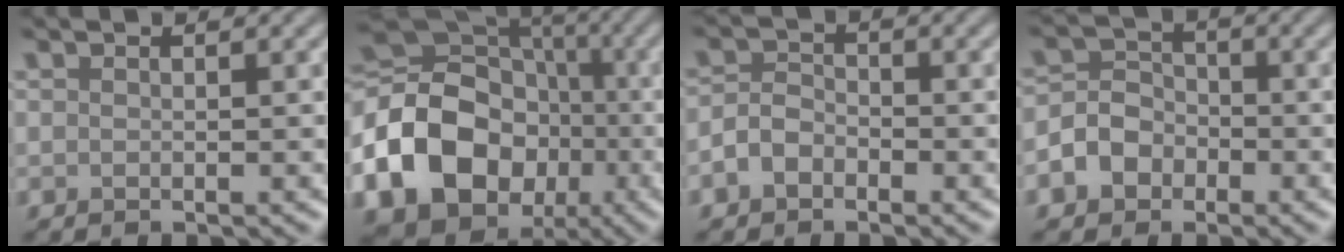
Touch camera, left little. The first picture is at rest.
{"total": 18.4, "force": [-5.7, 15.0, 9.0], "torque": [-0.202, -0.011, -0.123]}
{"total": 2.2, "force": [-1.2, 1.5, 1.1], "torque": [-0.023, 0.004, -0.030]}
{"total": 3.9, "force": [-1.7, 3.1, 1.5], "torque": [-0.014, 0.004, -0.041]}